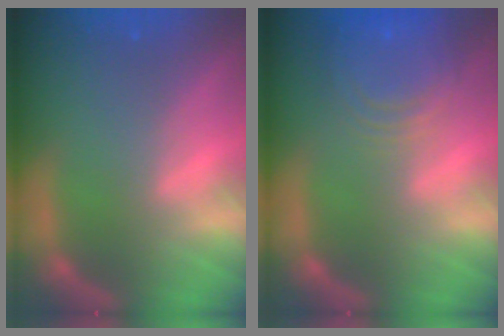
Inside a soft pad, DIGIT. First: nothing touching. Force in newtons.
{"total": 9.1}